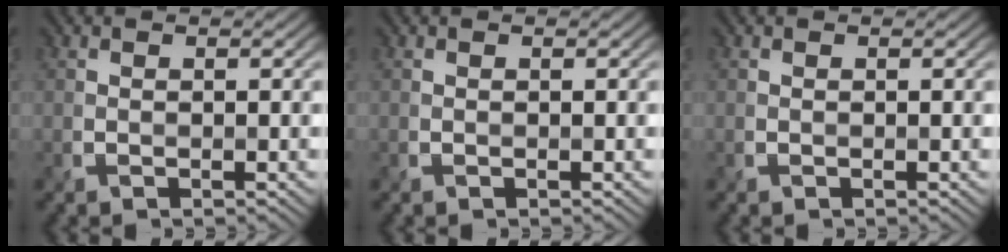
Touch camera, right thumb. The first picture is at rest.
{"total": 0.0}
{"total": 0.0}